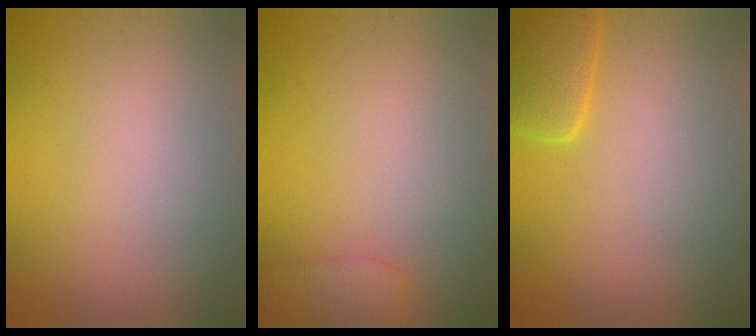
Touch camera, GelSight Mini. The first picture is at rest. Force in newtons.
{"total": 2.3, "press": 2.3, "slide": 0.2}
{"total": 3.9, "press": 3.9, "slide": 0.4}